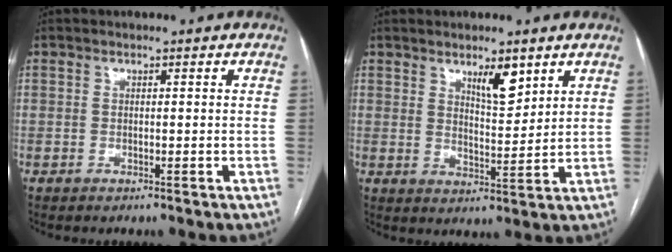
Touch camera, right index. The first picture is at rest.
{"total": 5.3, "force": [3.5, 1.4, 3.8], "torque": [-0.066, -0.006, 0.061]}